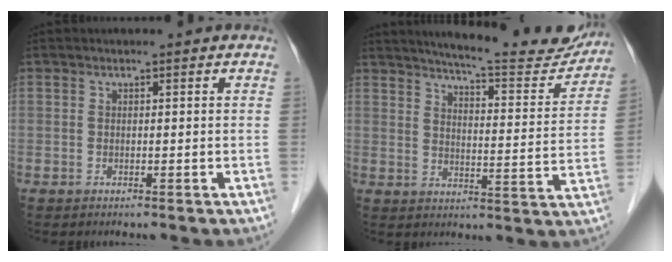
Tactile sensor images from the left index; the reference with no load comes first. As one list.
[{"total": 17.2, "force": [16.0, 1.8, 6.0], "torque": [-0.082, -0.047, 0.199]}]